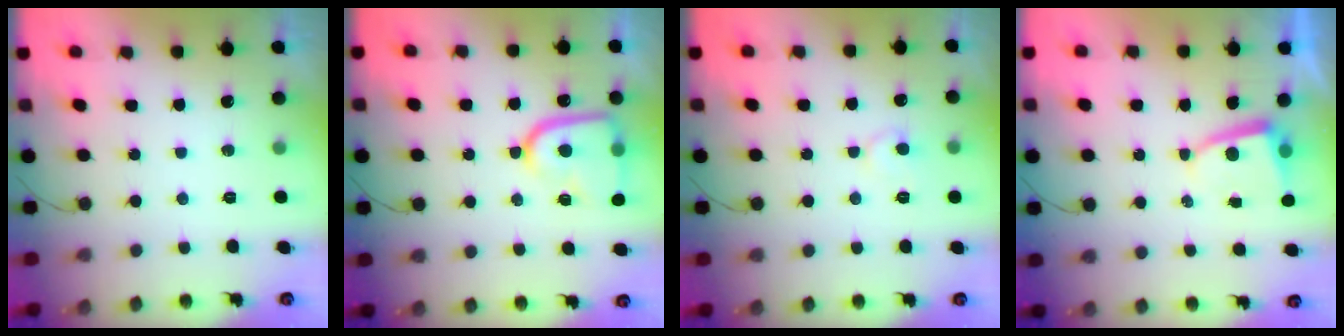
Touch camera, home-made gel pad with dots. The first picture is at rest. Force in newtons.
{"total": 15.3, "press": 15.3, "slide": 1.2}
{"total": 6.5, "press": 6.5, "slide": 0.4}
{"total": 3.6, "press": 3.6, "slide": 0.4}